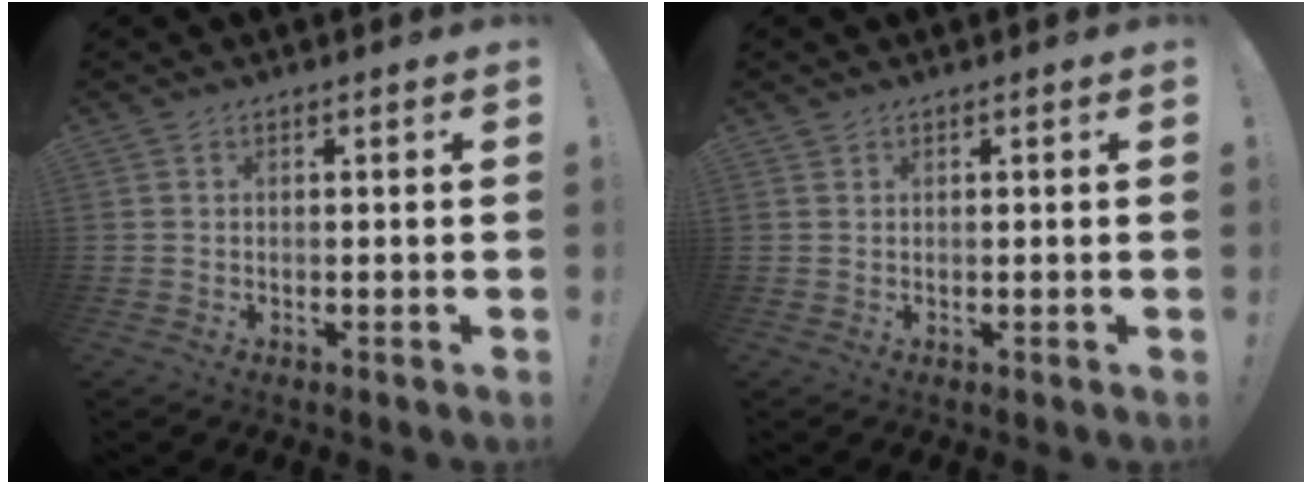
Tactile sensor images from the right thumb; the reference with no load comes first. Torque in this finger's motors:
{"motor_torque": [-0.11, 0.10, 0.04, -0.10, -0.01]}